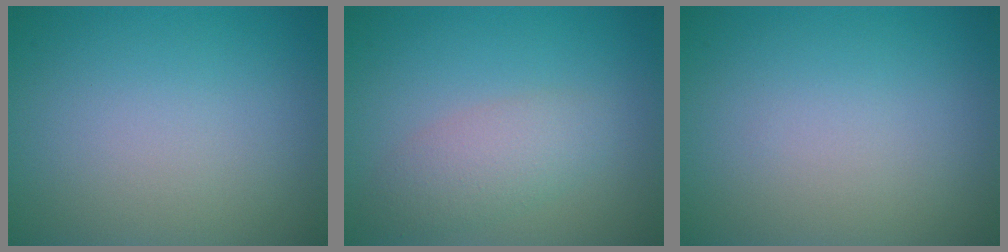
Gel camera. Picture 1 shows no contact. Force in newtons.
{"total": 3.0, "press": 3.0, "slide": 0.1}
{"total": 0.0}